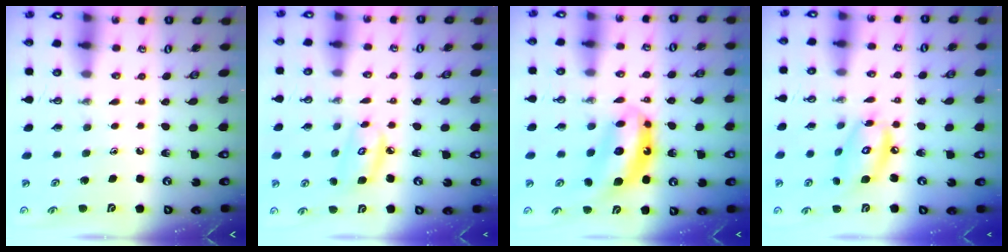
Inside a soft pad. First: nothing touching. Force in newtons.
{"total": 6.1, "press": 6.1, "slide": 0.4}
{"total": 10.4, "press": 10.4, "slide": 0.9}
{"total": 11.8, "press": 11.8, "slide": 1.0}